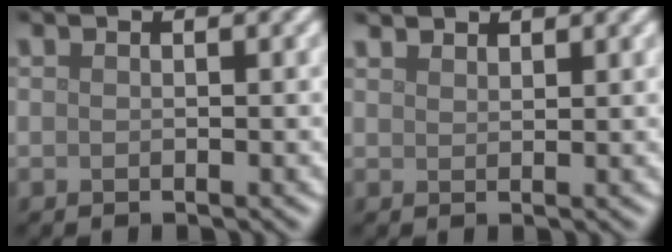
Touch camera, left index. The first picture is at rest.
{"total": 2.0, "force": [1.9, 0.4, 0.4], "torque": [-0.008, 0.000, 0.036]}